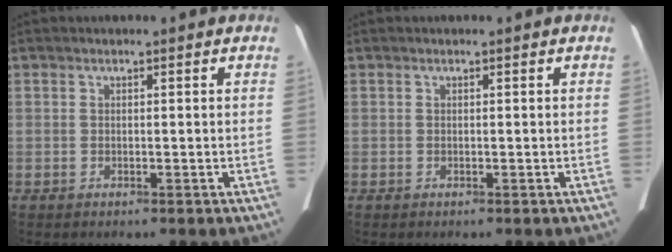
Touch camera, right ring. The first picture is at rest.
{"total": 0.0}